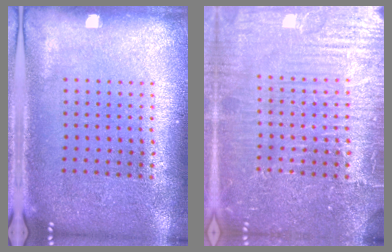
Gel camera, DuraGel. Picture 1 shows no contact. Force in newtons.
{"total": 7.6, "press": 7.6, "slide": 0.9}